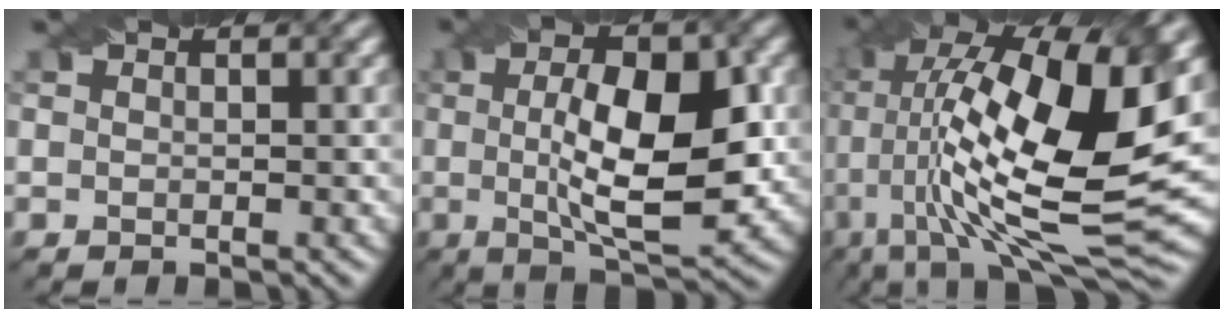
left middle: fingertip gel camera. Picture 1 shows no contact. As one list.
[{"total": 9.7, "force": [0.2, 3.3, 9.2], "torque": [-0.138, 0.003, 0.006]}, {"total": 17.9, "force": [2.6, 6.4, 16.5], "torque": [-0.293, 0.017, 0.056]}]